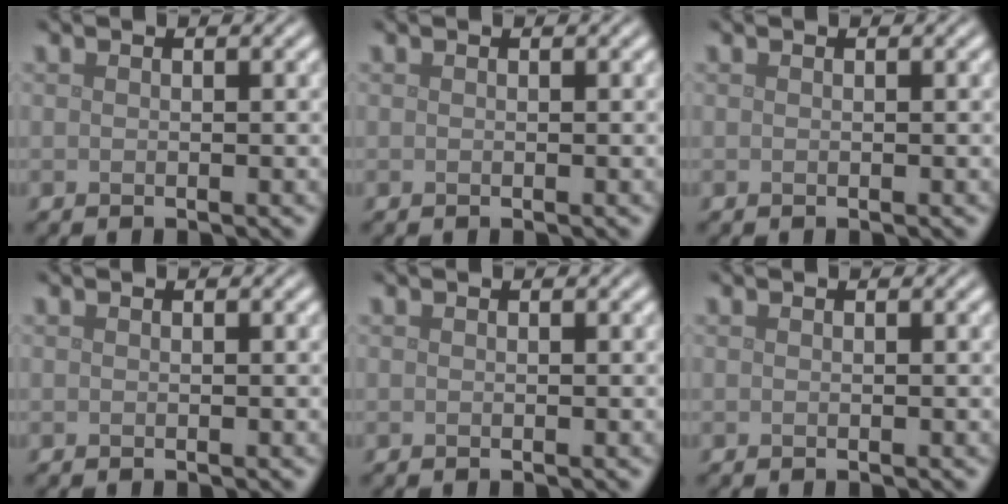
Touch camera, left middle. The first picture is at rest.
{"total": 0.0}
{"total": 0.0}
{"total": 0.0}
{"total": 0.0}
{"total": 0.0}